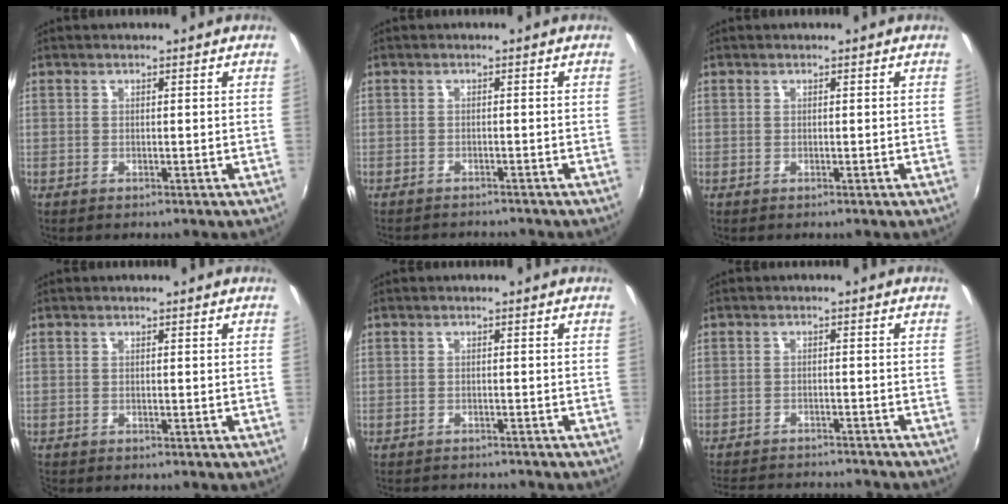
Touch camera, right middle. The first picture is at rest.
{"total": 5.2, "force": [-4.9, 0.7, 1.5], "torque": [-0.042, -0.018, -0.072]}
{"total": 0.0}
{"total": 0.6, "force": [-0.6, 0.1, 0.1], "torque": [-0.001, -0.002, -0.011]}
{"total": 5.5, "force": [-5.2, 0.8, 1.6], "torque": [-0.043, -0.018, -0.077]}
{"total": 13.8, "force": [-12.6, 2.4, 5.0], "torque": [-0.108, -0.017, -0.182]}